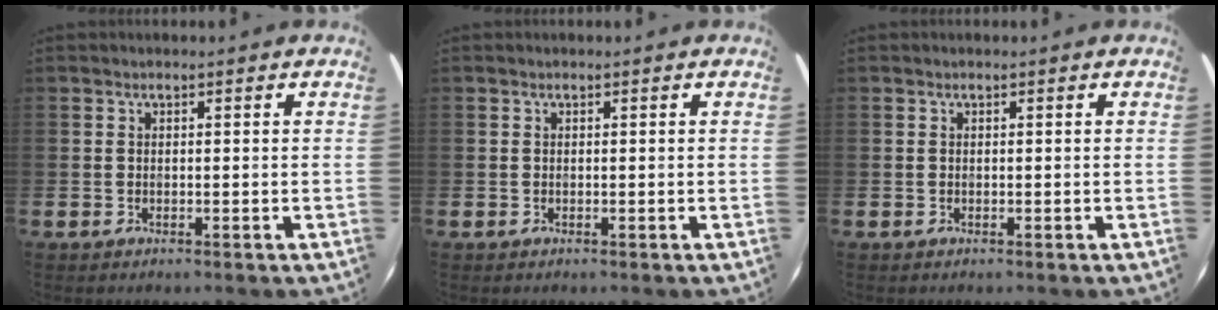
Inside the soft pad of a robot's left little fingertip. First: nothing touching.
{"total": 0.0}
{"total": 0.0}